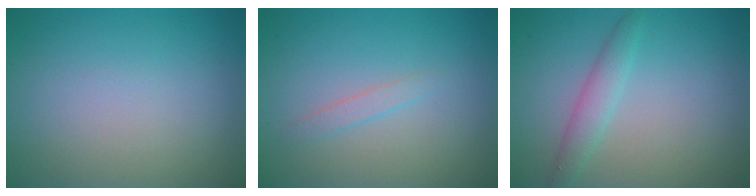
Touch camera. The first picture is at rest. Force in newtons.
{"total": 1.0, "press": 1.0, "slide": 0.1}
{"total": 2.0, "press": 2.0, "slide": 0.0}